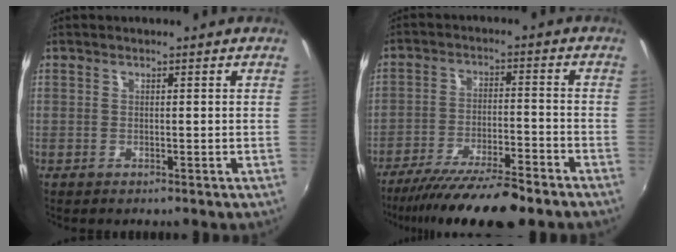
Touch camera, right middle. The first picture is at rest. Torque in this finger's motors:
{"motor_torque": [1.14, -1.01, 0.30, 0.09]}